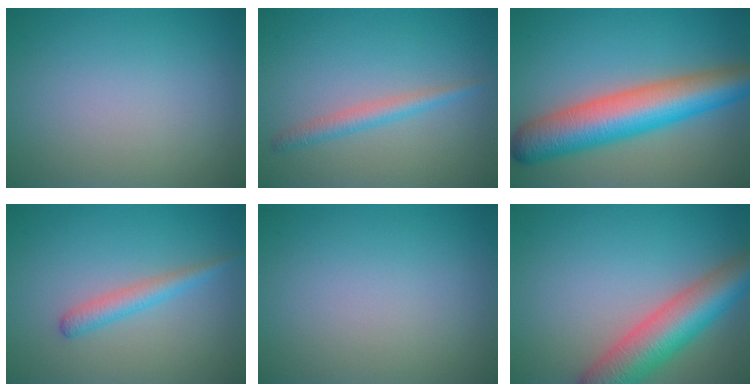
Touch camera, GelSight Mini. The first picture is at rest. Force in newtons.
{"total": 2.0, "press": 2.0, "slide": 0.1}
{"total": 9.6, "press": 9.6, "slide": 0.3}
{"total": 2.1, "press": 2.1, "slide": 0.0}
{"total": 0.0}
{"total": 8.0, "press": 8.0, "slide": 0.3}